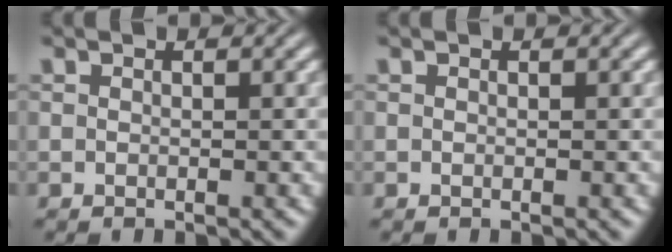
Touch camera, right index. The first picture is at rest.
{"total": 0.0}